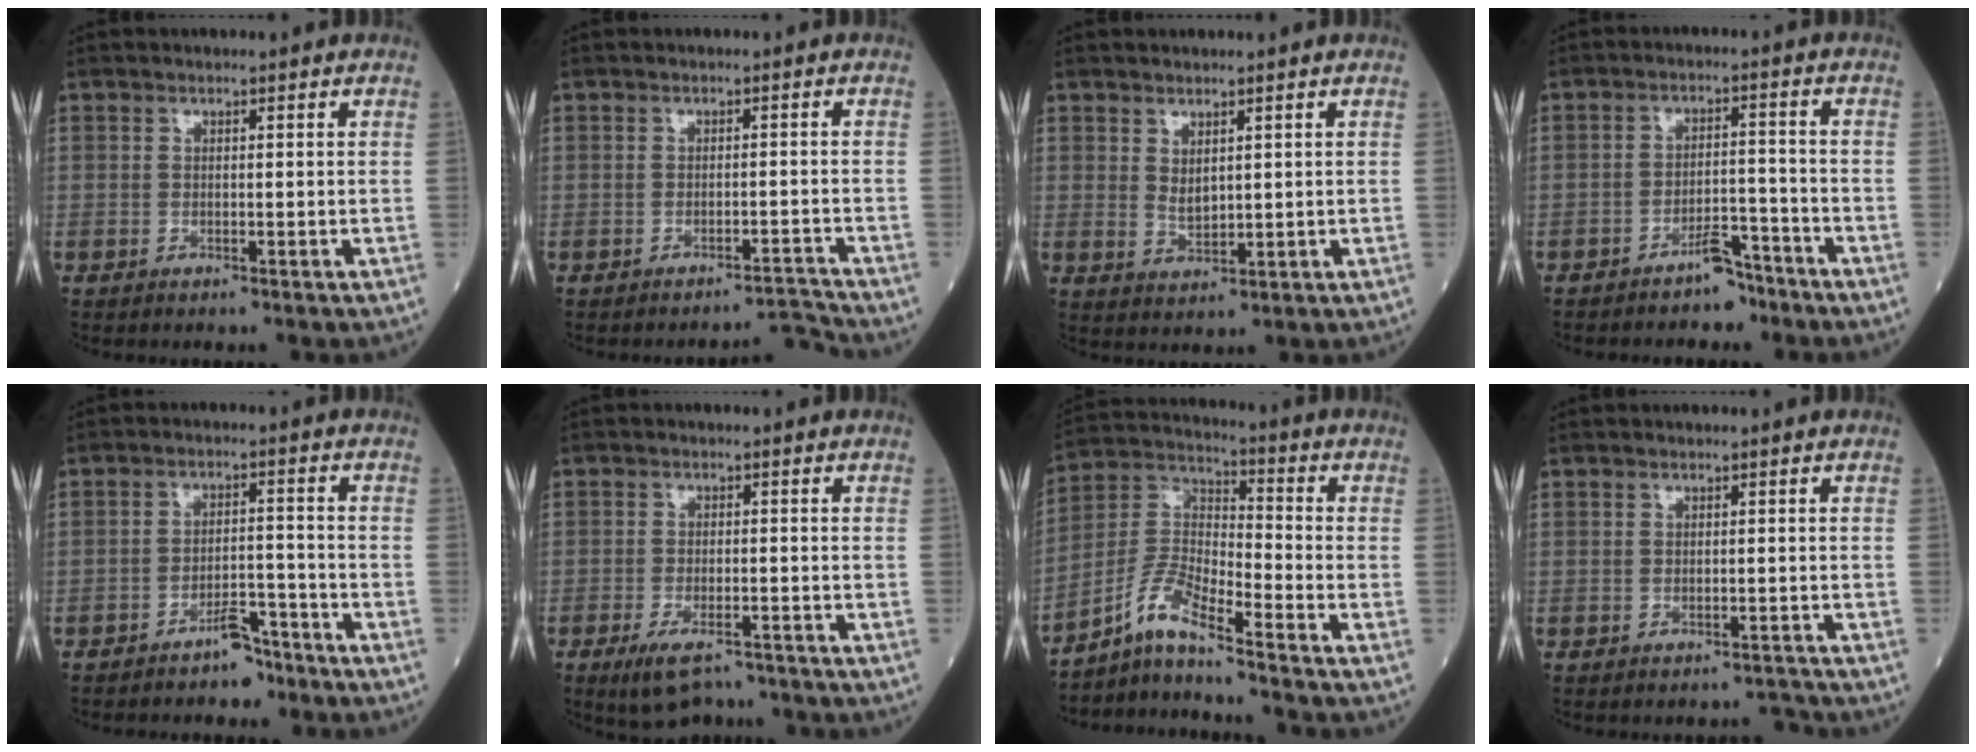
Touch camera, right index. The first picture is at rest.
{"total": 2.9, "force": [-2.6, -0.9, -0.6], "torque": [0.016, 0.004, -0.035]}
{"total": 2.6, "force": [1.1, 1.3, 2.0], "torque": [-0.038, -0.006, 0.027]}
{"total": 4.7, "force": [-3.9, 1.8, 1.9], "torque": [-0.030, 0.007, -0.058]}
{"total": 4.5, "force": [-3.7, 1.8, 1.9], "torque": [-0.030, 0.007, -0.056]}
{"total": 6.1, "force": [-4.4, 2.3, 3.6], "torque": [-0.069, -0.007, -0.070]}
{"total": 7.5, "force": [-6.2, 0.2, 4.3], "torque": [-0.097, 0.010, -0.122]}
{"total": 0.9, "force": [-0.9, 0.1, -0.1], "torque": [0.008, -0.003, -0.009]}